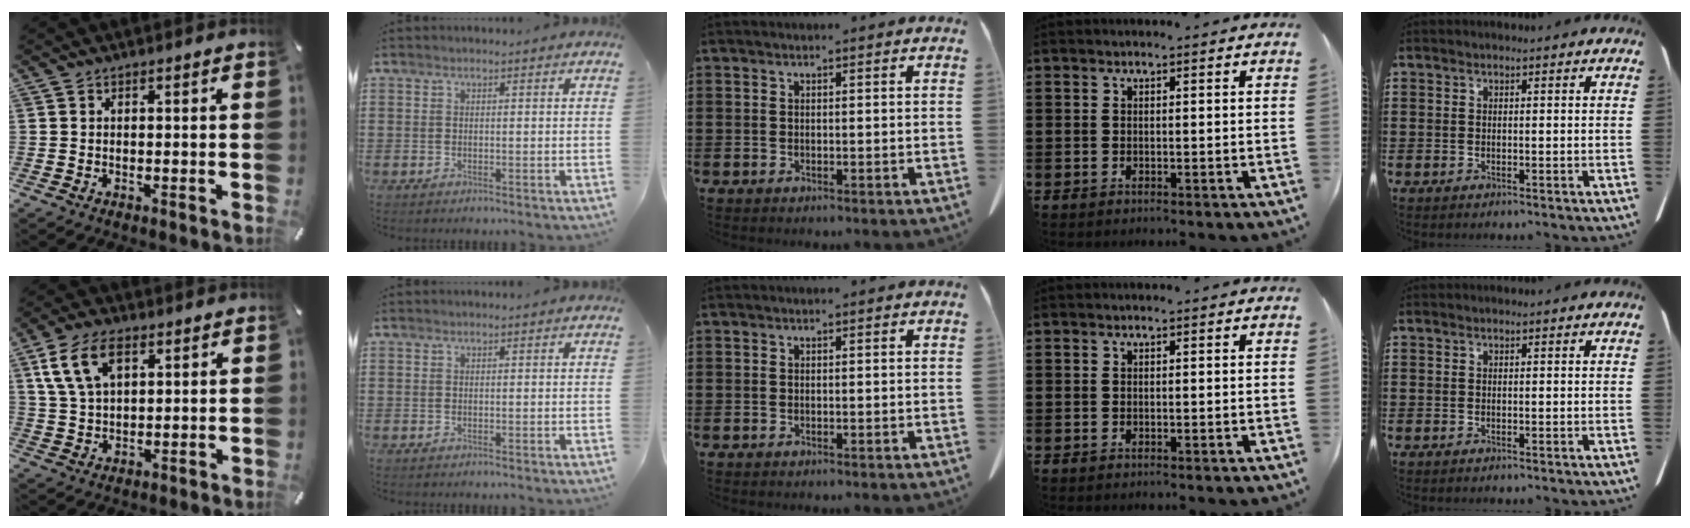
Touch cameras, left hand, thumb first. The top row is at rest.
{"thumb": {"total": 9.5, "force": [4.1, 5.8, 6.2], "torque": [-0.147, 0.007, 0.078]}}